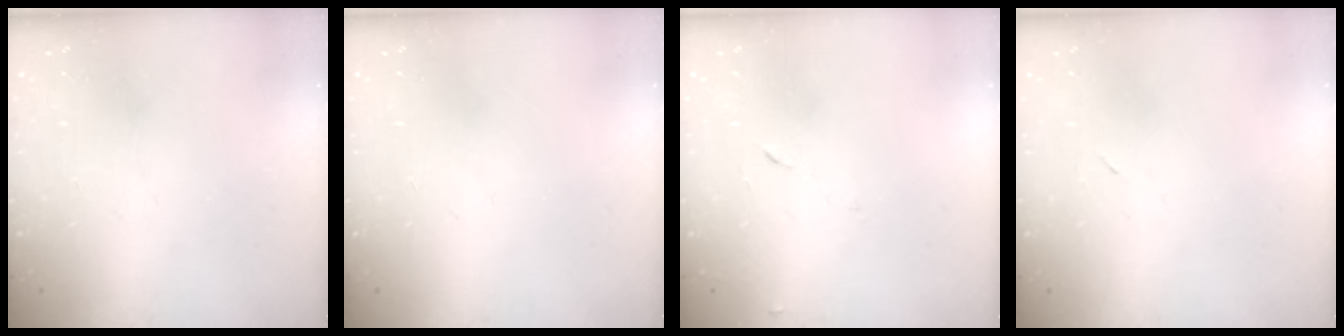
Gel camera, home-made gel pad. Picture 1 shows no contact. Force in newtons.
{"total": 0.0}
{"total": 6.7, "press": 6.7, "slide": 0.8}
{"total": 2.3, "press": 1.9, "slide": 1.2}